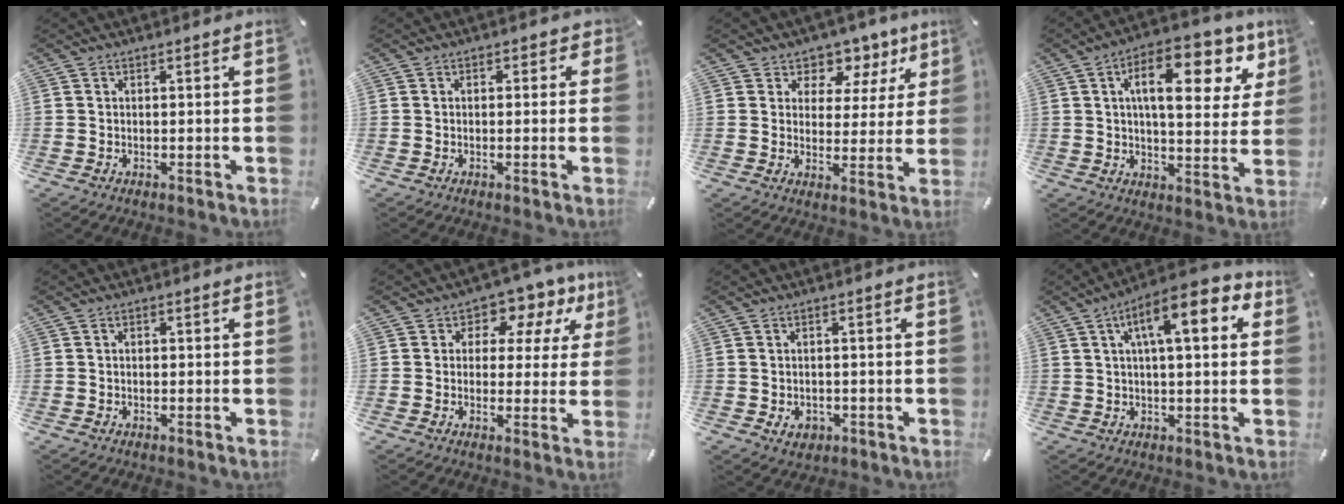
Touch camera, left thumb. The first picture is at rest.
{"total": 1.3, "force": [-0.3, 1.1, 0.7], "torque": [-0.005, 0.004, -0.009]}
{"total": 7.4, "force": [5.1, 5.0, 1.8], "torque": [-0.020, -0.047, 0.085]}
{"total": 17.4, "force": [7.4, 7.8, 13.7], "torque": [-0.205, -0.022, 0.117]}
{"total": 0.8, "force": [-0.1, 0.5, 0.6], "torque": [-0.012, 0.003, -0.004]}
{"total": 7.3, "force": [3.0, 5.5, 3.8], "torque": [-0.054, -0.019, 0.048]}
{"total": 3.3, "force": [-1.1, 2.8, 1.5], "torque": [-0.017, 0.001, -0.019]}
{"total": 12.5, "force": [4.6, 4.1, 10.9], "torque": [-0.177, -0.012, 0.074]}